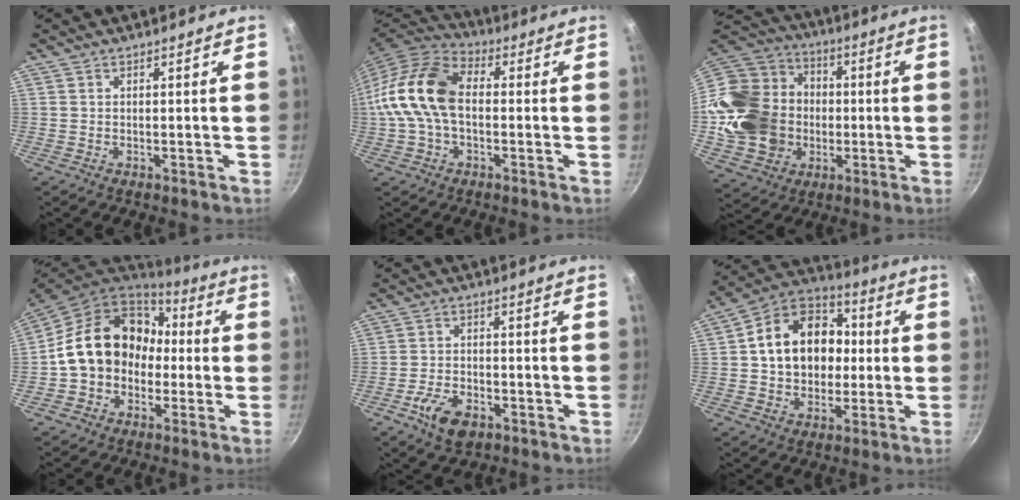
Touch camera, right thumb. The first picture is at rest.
{"total": 15.3, "force": [-0.4, 9.7, 11.8], "torque": [-0.214, 0.036, -0.026]}
{"total": 25.3, "force": [-1.9, 21.4, 13.4], "torque": [-0.250, 0.046, -0.017]}
{"total": 17.8, "force": [0.0, 14.5, 10.4], "torque": [-0.146, 0.063, -0.003]}
{"total": 7.8, "force": [-3.9, 4.4, 5.2], "torque": [-0.091, 0.019, -0.069]}
{"total": 18.1, "force": [1.2, 14.1, 11.3], "torque": [-0.158, 0.034, 0.007]}